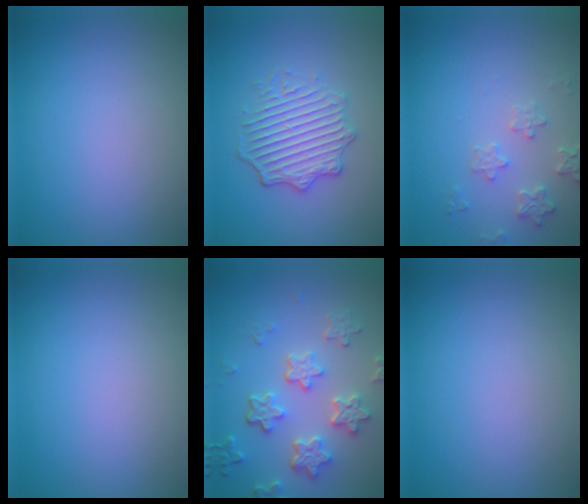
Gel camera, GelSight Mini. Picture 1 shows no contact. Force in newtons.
{"total": 4.5, "press": 3.7, "slide": 2.6}
{"total": 2.2, "press": 2.1, "slide": 0.4}
{"total": 0.0}
{"total": 5.0, "press": 4.2, "slide": 2.7}
{"total": 0.0}